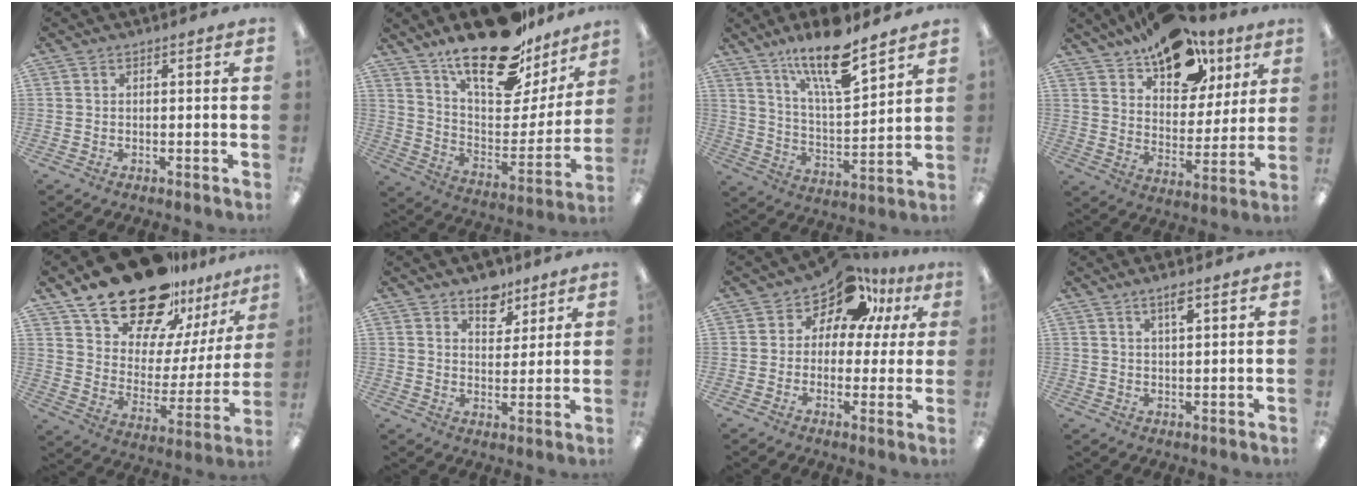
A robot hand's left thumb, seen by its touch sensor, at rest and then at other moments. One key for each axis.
{"total": 23.3, "fx": 18.0, "fy": 8.8, "fz": 11.9, "tx": -0.175, "ty": -0.123, "tz": 0.308}
{"total": 15.9, "fx": 11.9, "fy": 4.1, "fz": 9.8, "tx": -0.171, "ty": -0.066, "tz": 0.197}
{"total": 16.4, "fx": 12.0, "fy": 8.7, "fz": 7.0, "tx": -0.103, "ty": -0.076, "tz": 0.211}
{"total": 23.2, "fx": 18.9, "fy": 10.3, "fz": 8.7, "tx": -0.151, "ty": -0.132, "tz": 0.340}
{"total": 7.3, "fx": 5.6, "fy": 4.3, "fz": 2.1, "tx": -0.014, "ty": -0.033, "tz": 0.097}
{"total": 11.4, "fx": 7.8, "fy": 7.1, "fz": 4.5, "tx": -0.082, "ty": -0.055, "tz": 0.144}
{"total": 3.0, "fx": 2.2, "fy": 0.4, "fz": 2.0, "tx": -0.037, "ty": -0.002, "tz": 0.036}